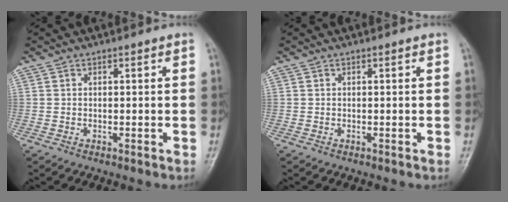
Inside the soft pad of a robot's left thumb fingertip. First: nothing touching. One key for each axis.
{"total": 0.0}